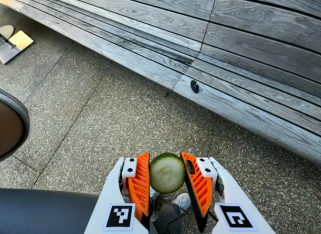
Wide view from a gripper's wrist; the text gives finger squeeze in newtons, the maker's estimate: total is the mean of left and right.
{"total": 13.2, "left": 13.3, "right": 13.1}